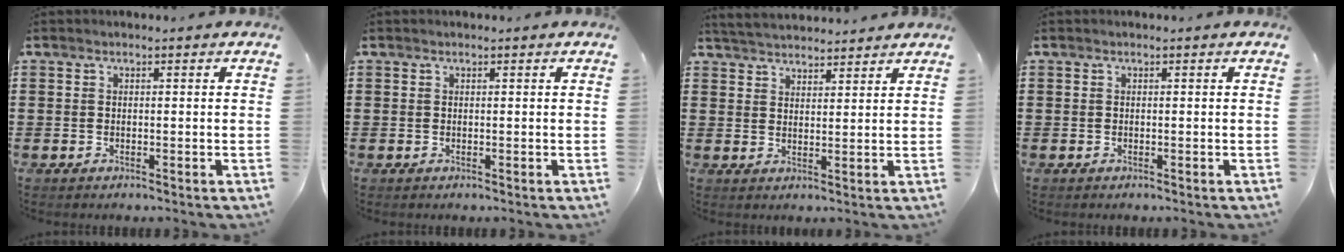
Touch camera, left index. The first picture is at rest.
{"total": 0.0}
{"total": 3.6, "force": [3.6, 0.1, 0.2], "torque": [-0.015, -0.010, 0.066]}
{"total": 0.0}